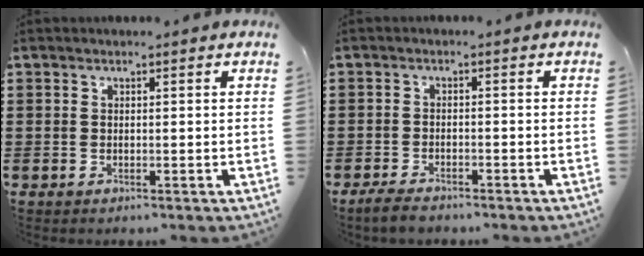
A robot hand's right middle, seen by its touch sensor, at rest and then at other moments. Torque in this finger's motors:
{"motor_torque": [1.37, -0.22, 0.04, 0.06]}